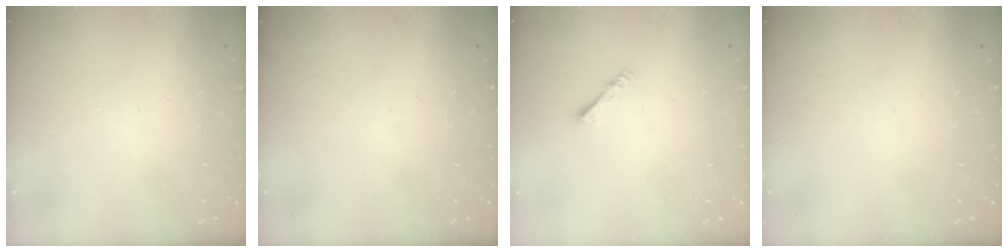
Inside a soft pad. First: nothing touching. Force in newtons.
{"total": 0.0}
{"total": 1.4, "press": 1.4, "slide": 0.3}
{"total": 0.0}